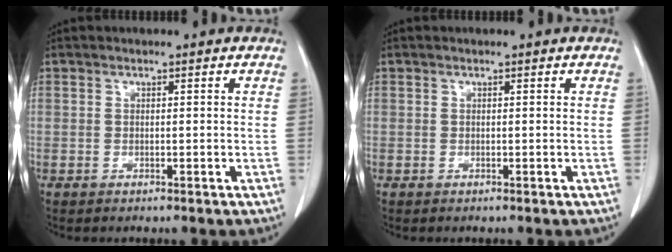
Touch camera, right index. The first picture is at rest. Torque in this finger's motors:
{"motor_torque": [0.00, 0.00, 0.01, 0.00]}